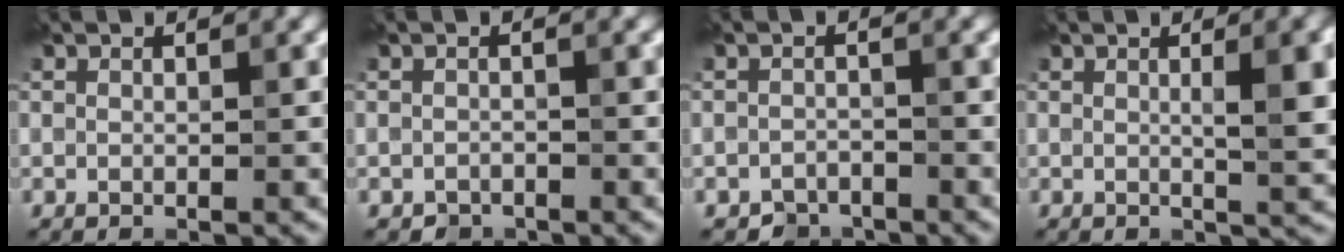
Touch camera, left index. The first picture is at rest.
{"total": 0.9, "force": [-0.8, 0.5, 0.1], "torque": [0.000, -0.002, -0.013]}
{"total": 1.8, "force": [-1.6, 0.9, 0.1], "torque": [0.003, 0.003, -0.032]}
{"total": 5.8, "force": [0.8, 1.4, 5.6], "torque": [-0.066, 0.007, 0.010]}